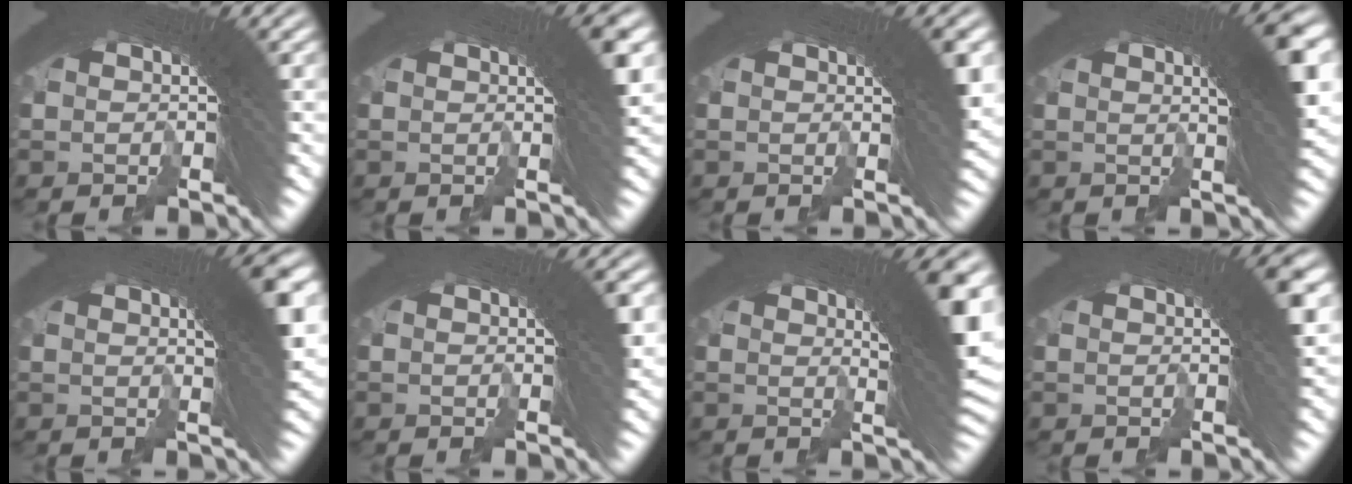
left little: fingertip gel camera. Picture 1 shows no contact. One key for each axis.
{"total": 3.8, "fx": 1.2, "fy": 0.5, "fz": 3.6, "tx": -0.034, "ty": 0.007, "tz": 0.016}
{"total": 2.9, "fx": 0.9, "fy": 0.3, "fz": 2.7, "tx": -0.031, "ty": 0.004, "tz": 0.012}
{"total": 7.3, "fx": 1.8, "fy": 1.6, "fz": 6.9, "tx": -0.082, "ty": 0.012, "tz": 0.024}
{"total": 6.6, "fx": 1.7, "fy": 1.4, "fz": 6.3, "tx": -0.073, "ty": 0.010, "tz": 0.023}
{"total": 1.9, "fx": 0.6, "fy": 0.2, "fz": 1.8, "tx": -0.023, "ty": 0.004, "tz": 0.007}
{"total": 7.0, "fx": 1.9, "fy": 1.4, "fz": 6.6, "tx": -0.073, "ty": 0.011, "tz": 0.023}
{"total": 4.0, "fx": 1.2, "fy": 0.6, "fz": 3.8, "tx": -0.038, "ty": 0.010, "tz": 0.015}